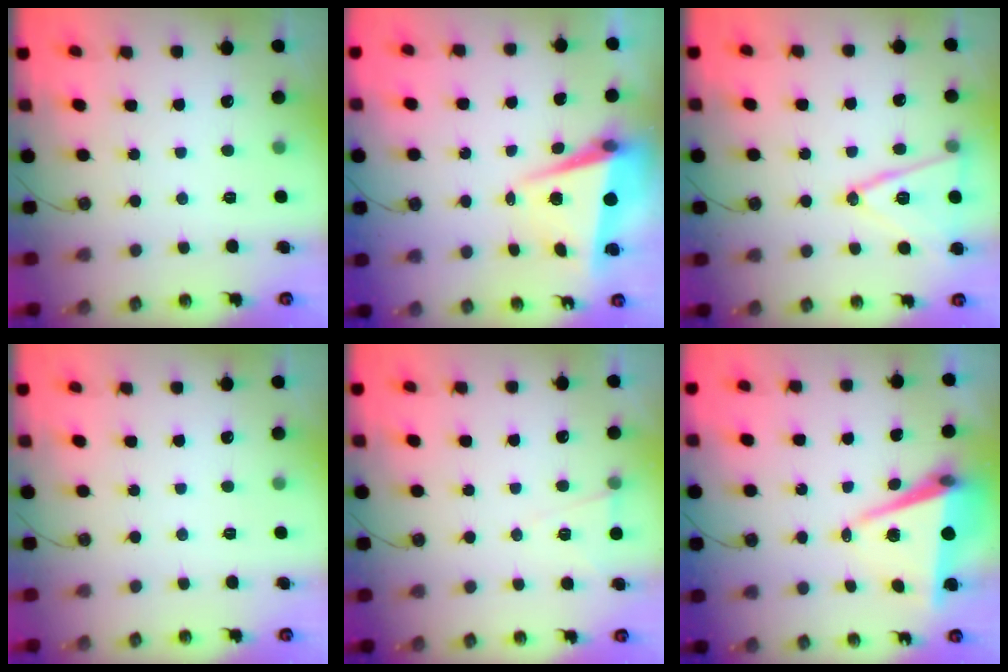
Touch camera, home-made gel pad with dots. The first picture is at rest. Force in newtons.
{"total": 6.7, "press": 6.4, "slide": 1.7}
{"total": 14.9, "press": 14.6, "slide": 3.1}
{"total": 0.0}
{"total": 5.8, "press": 3.5, "slide": 4.5}
{"total": 8.0, "press": 6.9, "slide": 4.1}